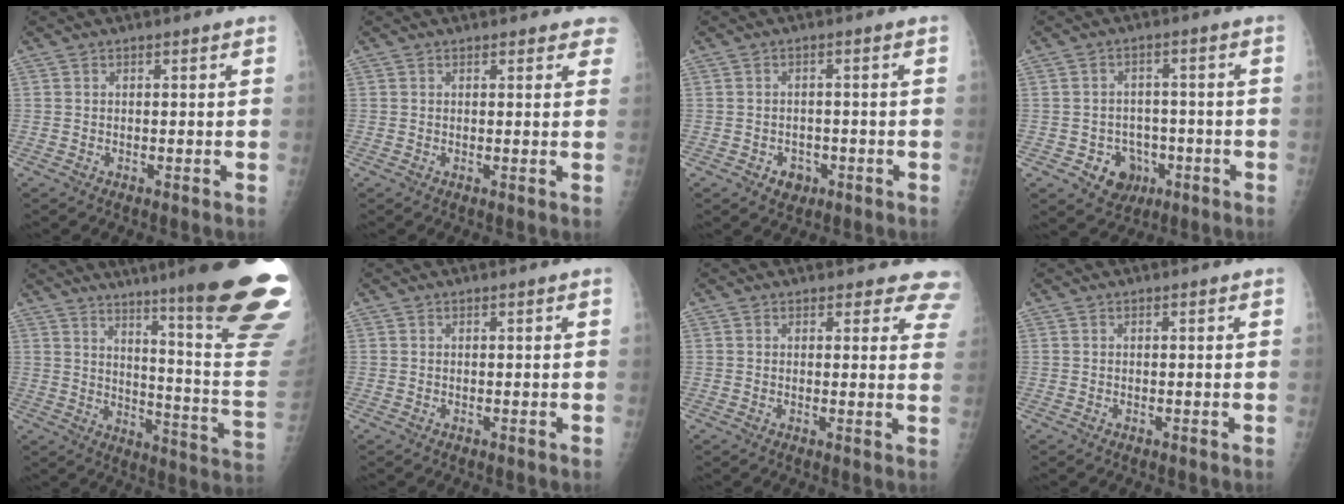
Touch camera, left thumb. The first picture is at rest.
{"total": 3.1, "force": [2.6, 1.4, 0.7], "torque": [0.027, -0.008, 0.013]}
{"total": 3.4, "force": [-1.6, 2.7, 1.3], "torque": [-0.002, 0.010, -0.017]}
{"total": 7.0, "force": [-2.7, 6.0, 2.4], "torque": [-0.008, 0.020, -0.031]}
{"total": 27.7, "force": [18.0, 2.1, 21.0], "torque": [-0.210, -0.107, 0.245]}
{"total": 0.0}
{"total": 7.6, "force": [6.9, 3.2, 0.5], "torque": [0.052, -0.029, 0.039]}
{"total": 0.0}